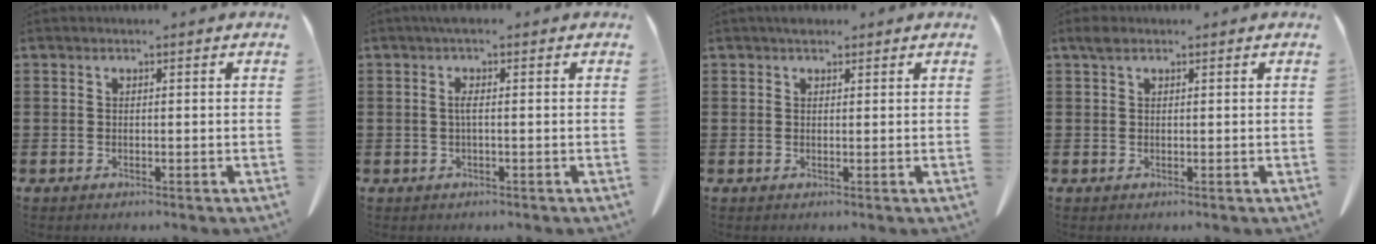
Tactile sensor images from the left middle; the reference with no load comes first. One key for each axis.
{"total": 1.7, "fx": -0.1, "fy": 0.1, "fz": 1.7, "tx": -0.034, "ty": -0.001, "tz": -0.002}
{"total": 1.3, "fx": 1.1, "fy": 0.7, "fz": 0.4, "tx": -0.004, "ty": -0.001, "tz": 0.019}
{"total": 1.2, "fx": 0.7, "fy": 0.6, "fz": 0.7, "tx": -0.018, "ty": 0.005, "tz": 0.012}